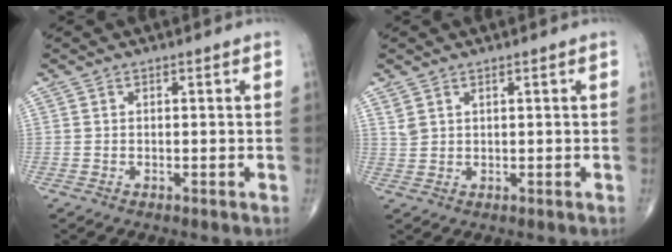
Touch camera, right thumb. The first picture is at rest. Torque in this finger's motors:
{"motor_torque": [-0.20, -0.16, 0.34, 0.21, 0.03]}